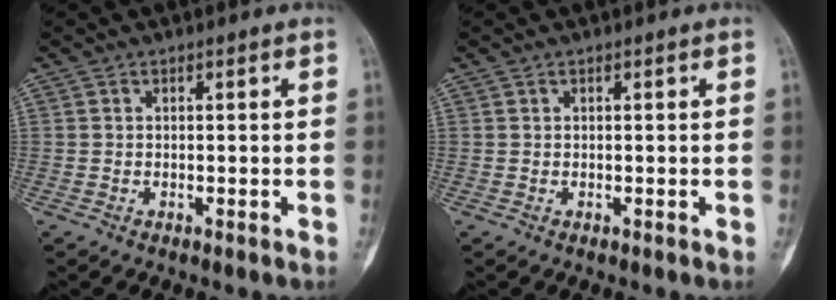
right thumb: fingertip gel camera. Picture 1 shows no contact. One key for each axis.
{"total": 0.0}